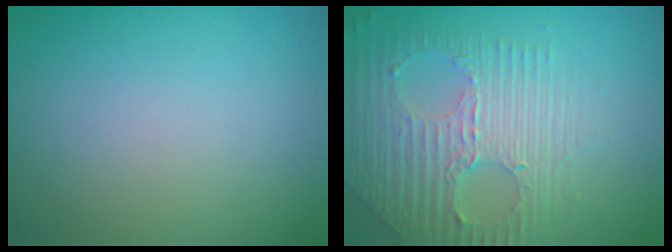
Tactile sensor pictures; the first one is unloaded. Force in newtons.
{"total": 7.1, "press": 4.8, "slide": 5.2}